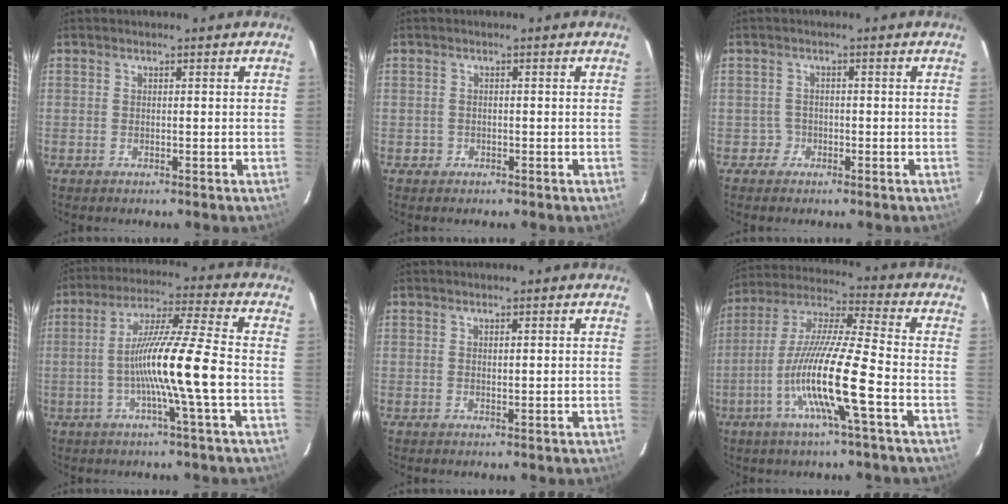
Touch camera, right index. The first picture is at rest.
{"total": 1.1, "force": [-0.5, 1.0, 0.0], "torque": [-0.002, 0.005, -0.009]}
{"total": 1.8, "force": [-0.9, 1.5, -0.4], "torque": [0.015, 0.010, -0.023]}
{"total": 12.5, "force": [-2.6, -1.4, 12.1], "torque": [-0.222, 0.000, -0.053]}
{"total": 0.8, "force": [0.2, 0.2, 0.7], "torque": [-0.016, 0.001, 0.006]}
{"total": 15.1, "force": [-4.9, -0.2, 14.2], "torque": [-0.283, -0.006, -0.099]}